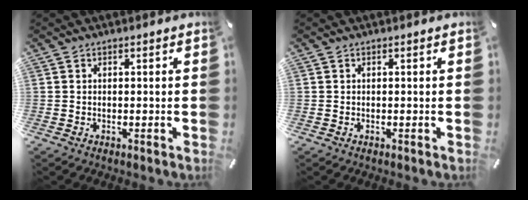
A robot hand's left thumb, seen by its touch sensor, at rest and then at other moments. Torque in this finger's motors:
{"motor_torque": [0.00, 0.00, 0.09, 0.07, 0.00]}